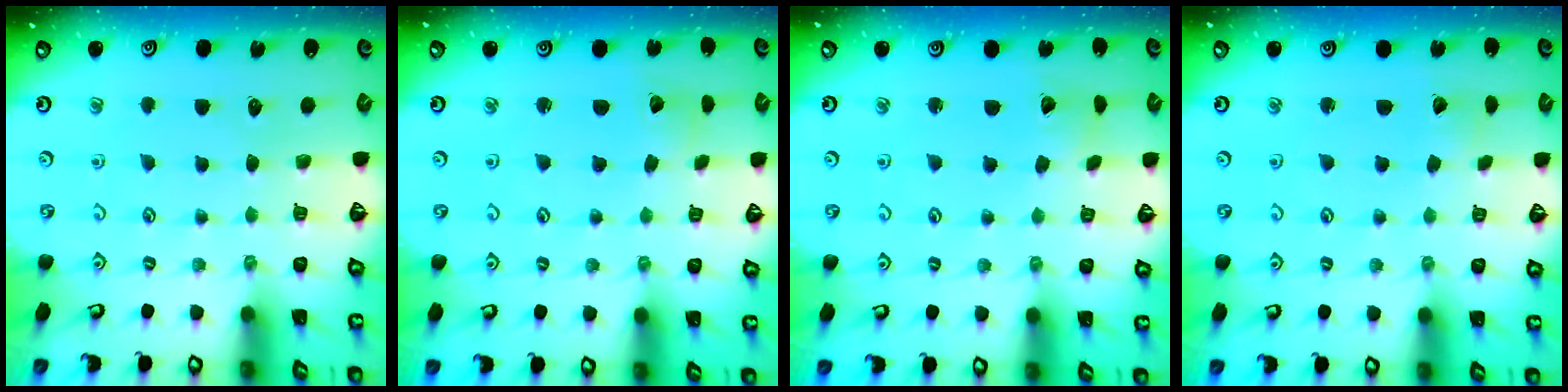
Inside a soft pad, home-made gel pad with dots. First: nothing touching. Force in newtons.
{"total": 1.8, "press": 1.7, "slide": 0.3}
{"total": 2.5, "press": 2.5, "slide": 0.4}
{"total": 2.6, "press": 2.6, "slide": 0.4}